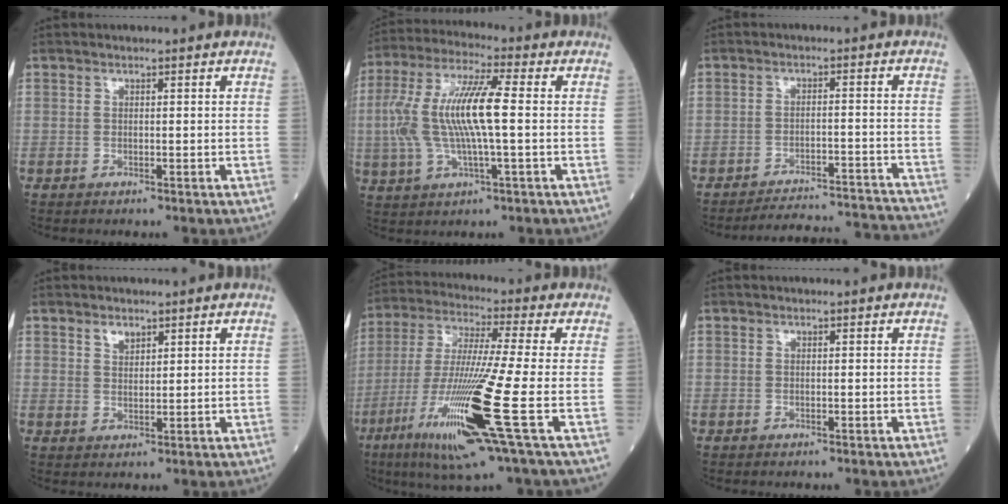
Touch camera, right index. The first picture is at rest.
{"total": 13.2, "force": [0.3, 2.3, 13.0], "torque": [-0.278, 0.015, 0.002]}
{"total": 15.3, "force": [-15.1, -0.1, 2.1], "torque": [-0.016, 0.010, -0.191]}
{"total": 2.0, "force": [1.5, 1.0, 1.0], "torque": [-0.017, -0.001, 0.029]}
{"total": 17.9, "force": [-6.4, -0.9, 16.7], "torque": [-0.343, -0.038, -0.128]}
{"total": 0.0}